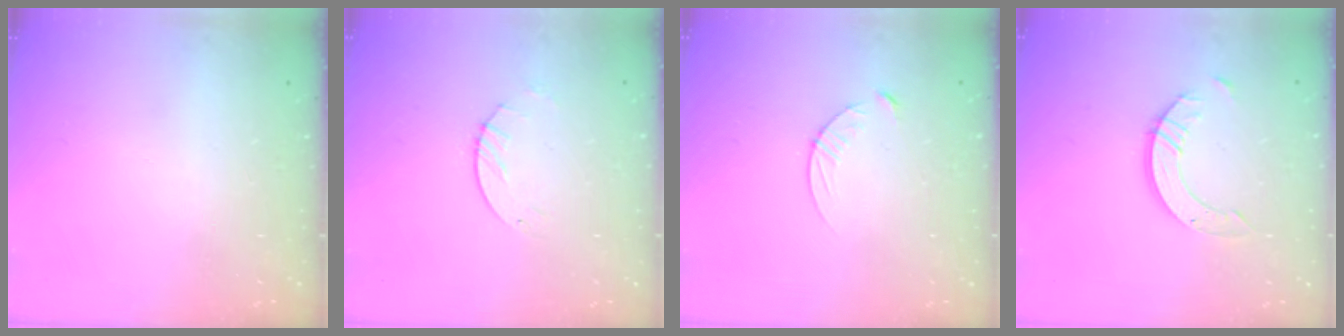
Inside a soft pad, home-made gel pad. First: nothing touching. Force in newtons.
{"total": 2.6, "press": 2.6, "slide": 0.3}
{"total": 4.6, "press": 4.6, "slide": 0.5}
{"total": 8.1, "press": 8.1, "slide": 0.7}